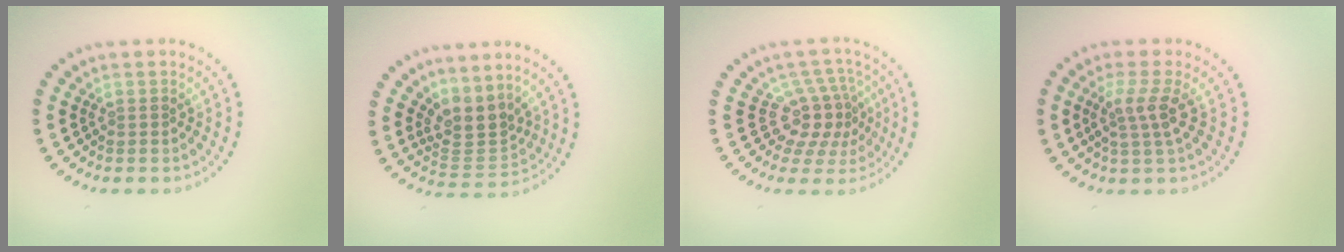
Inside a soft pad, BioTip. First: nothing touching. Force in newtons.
{"total": 3.3, "press": 2.5, "slide": 2.2}
{"total": 3.7, "press": 2.6, "slide": 2.6}
{"total": 2.6, "press": 1.9, "slide": 1.7}